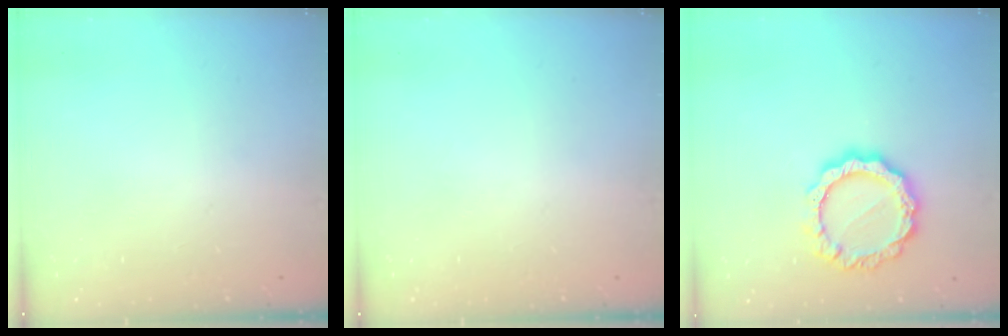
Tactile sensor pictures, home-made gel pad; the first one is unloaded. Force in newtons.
{"total": 0.0}
{"total": 12.3, "press": 12.3, "slide": 0.9}